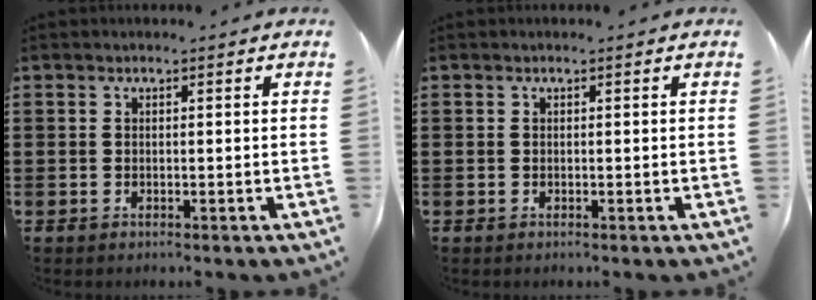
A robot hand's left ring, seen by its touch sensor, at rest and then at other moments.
{"total": 0.0}